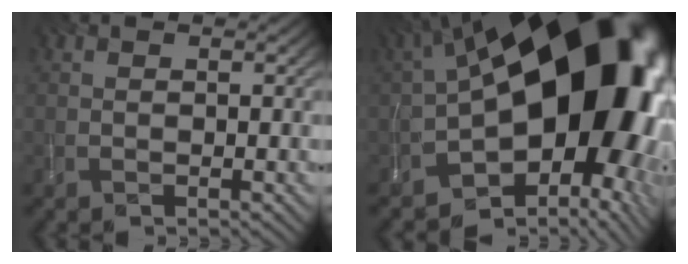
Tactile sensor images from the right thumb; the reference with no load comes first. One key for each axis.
{"total": 21.6, "fx": 0.1, "fy": 12.5, "fz": 17.6, "tx": -0.255, "ty": -0.064, "tz": 0.040}